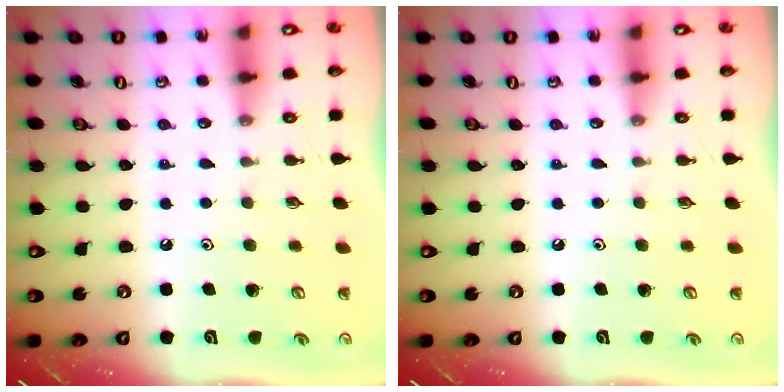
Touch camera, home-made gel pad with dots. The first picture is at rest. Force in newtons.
{"total": 0.0}